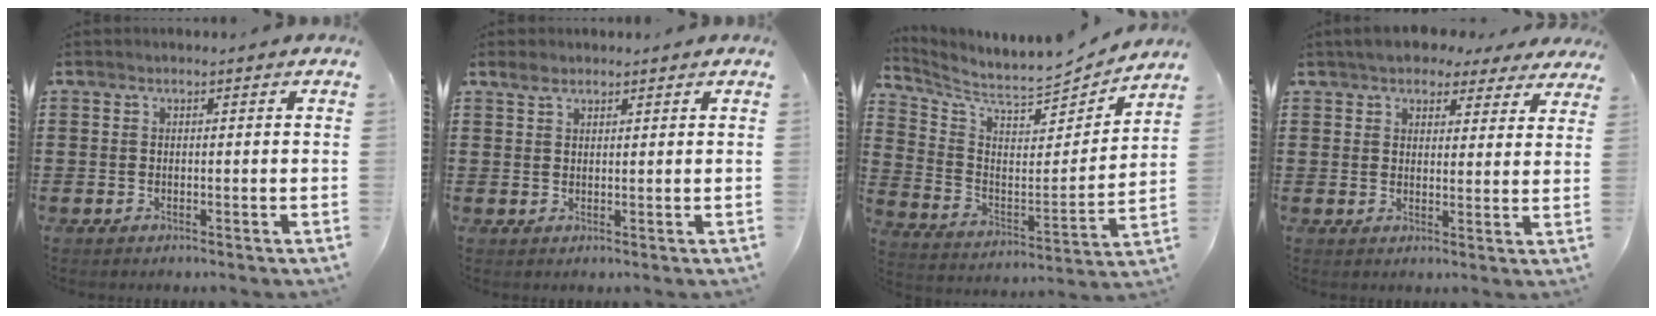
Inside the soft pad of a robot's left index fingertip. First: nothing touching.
{"total": 1.8, "force": [1.4, 0.8, 0.8], "torque": [-0.019, 0.003, 0.028]}
{"total": 6.5, "force": [6.2, 0.9, 1.6], "torque": [-0.067, -0.057, 0.101]}
{"total": 5.1, "force": [4.5, 1.9, 1.4], "torque": [-0.046, -0.004, 0.085]}